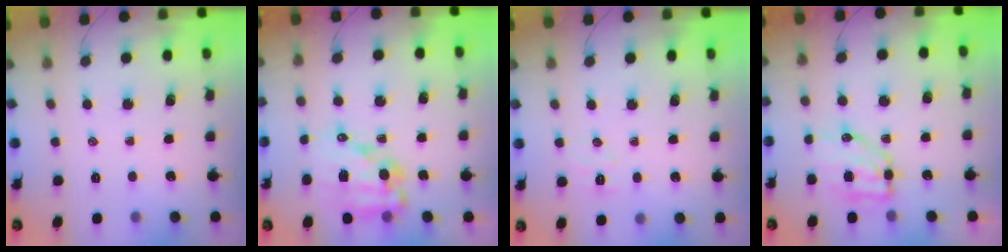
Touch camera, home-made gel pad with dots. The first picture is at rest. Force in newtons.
{"total": 12.7, "press": 12.4, "slide": 2.9}
{"total": 5.0, "press": 4.8, "slide": 1.2}
{"total": 8.1, "press": 8.0, "slide": 1.4}